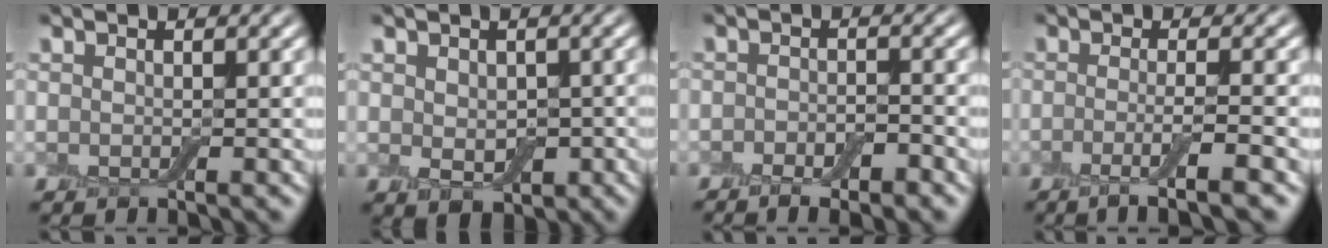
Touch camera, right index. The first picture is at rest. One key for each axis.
{"total": 3.3, "fx": -0.3, "fy": 2.3, "fz": 2.4, "tx": -0.037, "ty": -0.010, "tz": 0.000}
{"total": 3.5, "fx": -2.2, "fy": 1.4, "fz": 2.4, "tx": -0.025, "ty": 0.006, "tz": -0.032}
{"total": 3.9, "fx": -1.6, "fy": 0.6, "fz": 3.5, "tx": -0.056, "ty": -0.004, "tz": -0.038}